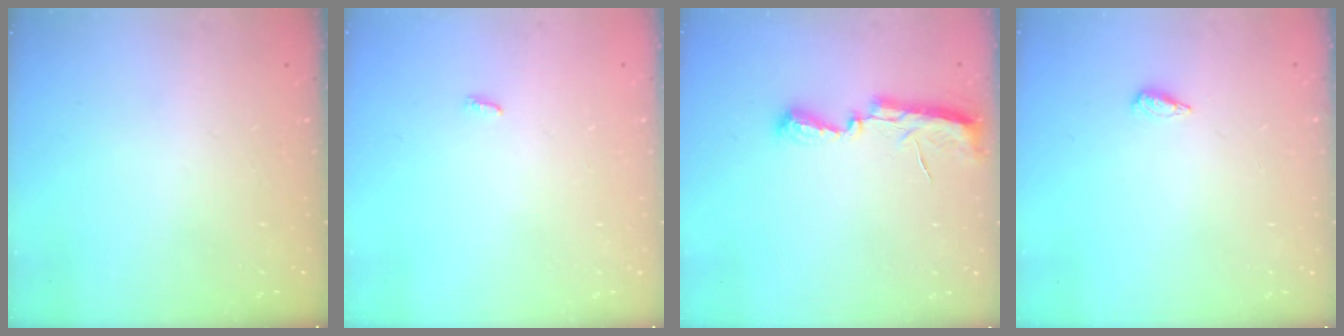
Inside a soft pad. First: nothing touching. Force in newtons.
{"total": 2.3, "press": 2.3, "slide": 0.3}
{"total": 7.0, "press": 7.0, "slide": 0.5}
{"total": 2.2, "press": 2.2, "slide": 0.4}